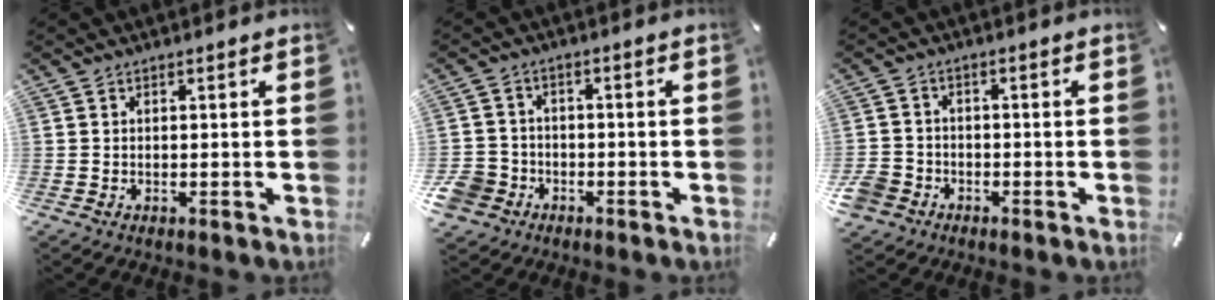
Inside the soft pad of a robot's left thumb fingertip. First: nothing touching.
{"total": 6.4, "force": [-3.0, 5.4, 1.7], "torque": [-0.053, 0.017, -0.057]}
{"total": 4.9, "force": [-2.6, 3.9, 1.4], "torque": [-0.046, 0.007, -0.052]}